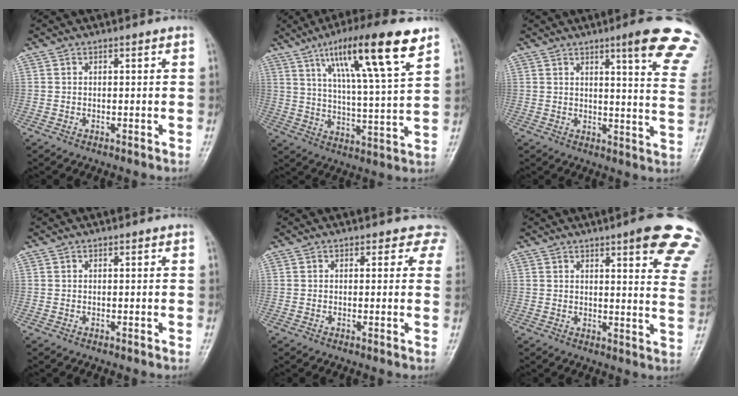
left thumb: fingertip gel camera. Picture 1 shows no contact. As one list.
[{"total": 17.9, "force": [10.0, 2.3, 14.6], "torque": [-0.233, -0.034, 0.167]}, {"total": 16.4, "force": [10.9, 1.7, 12.2], "torque": [-0.124, -0.056, 0.116]}, {"total": 0.0}, {"total": 3.4, "force": [2.5, 2.3, 0.6], "torque": [0.028, -0.009, 0.003]}, {"total": 16.6, "force": [10.8, 3.0, 12.2], "torque": [-0.123, -0.042, 0.112]}]